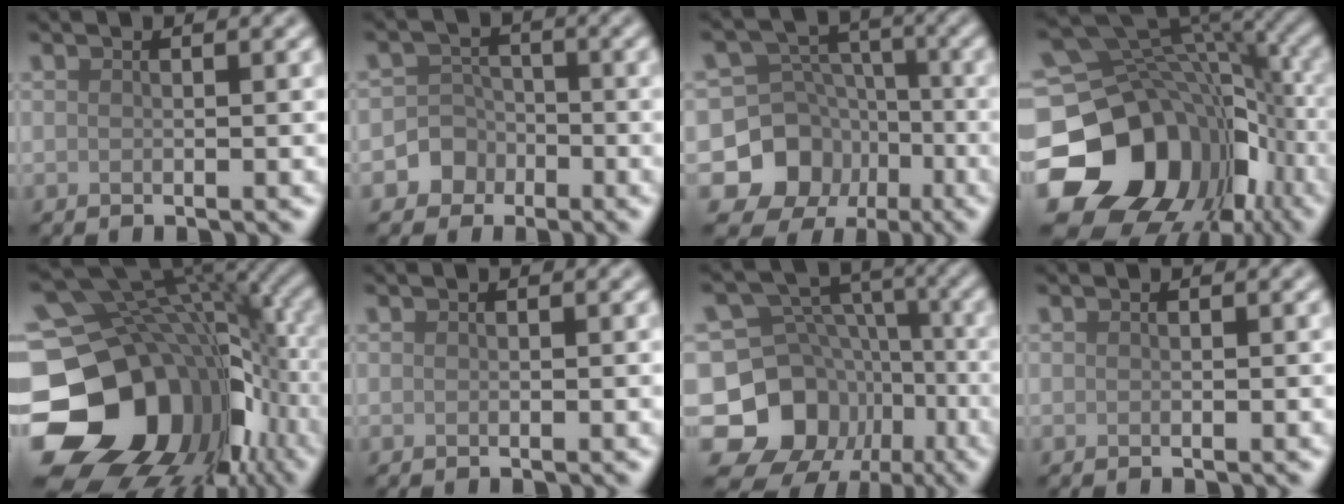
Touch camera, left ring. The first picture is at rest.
{"total": 3.7, "force": [-1.7, 3.2, 0.3], "torque": [0.034, 0.004, -0.045]}
{"total": 8.3, "force": [-3.8, 7.1, 1.9], "torque": [-0.027, 0.010, -0.085]}
{"total": 17.1, "force": [-5.9, 13.6, 8.5], "torque": [-0.149, -0.014, -0.072]}
{"total": 18.2, "force": [-5.5, 13.7, 10.7], "torque": [-0.220, -0.032, -0.075]}
{"total": 0.0}
{"total": 12.1, "force": [-5.3, 10.1, 3.9], "torque": [-0.075, 0.014, -0.100]}
{"total": 0.0}